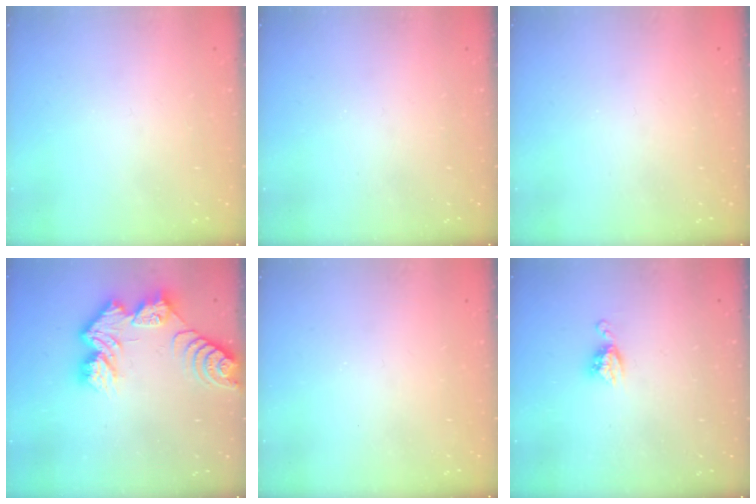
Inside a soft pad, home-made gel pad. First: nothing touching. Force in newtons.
{"total": 0.0}
{"total": 0.0}
{"total": 12.3, "press": 12.2, "slide": 1.0}
{"total": 0.0}
{"total": 6.1, "press": 6.1, "slide": 0.5}